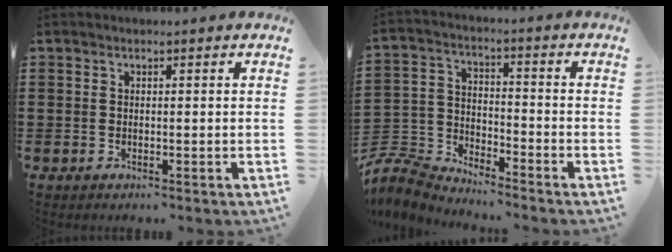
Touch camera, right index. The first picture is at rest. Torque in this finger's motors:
{"motor_torque": [-0.20, 0.00, -1.05, -0.21]}